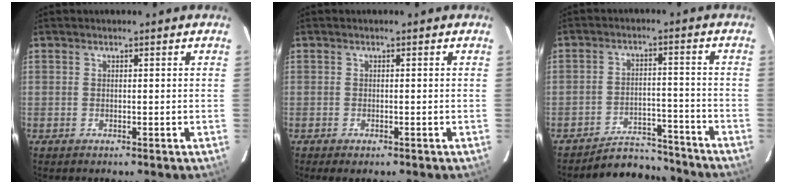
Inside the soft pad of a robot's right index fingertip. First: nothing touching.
{"total": 1.4, "force": [-1.0, 0.4, 0.9], "torque": [-0.017, -0.005, -0.015]}
{"total": 9.5, "force": [-9.1, 2.9, 0.5], "torque": [-0.023, 0.029, -0.126]}